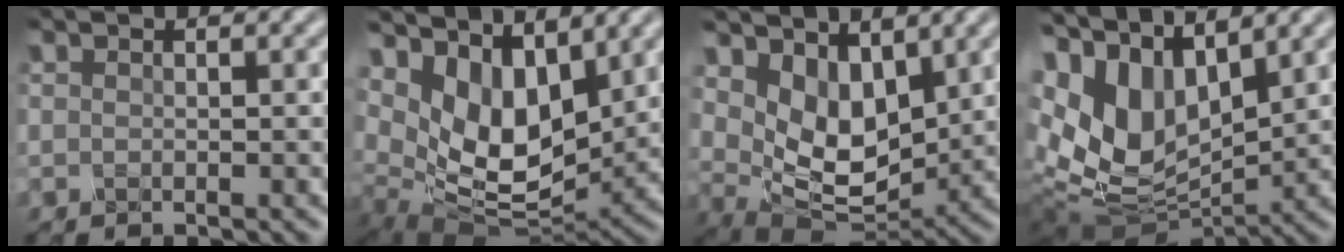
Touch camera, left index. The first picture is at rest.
{"total": 8.6, "force": [3.8, 4.5, 6.3], "torque": [-0.131, -0.012, 0.079]}
{"total": 6.0, "force": [2.4, 3.6, 4.1], "torque": [-0.088, -0.014, 0.049]}
{"total": 11.7, "force": [3.1, 6.6, 9.2], "torque": [-0.206, 0.010, 0.076]}